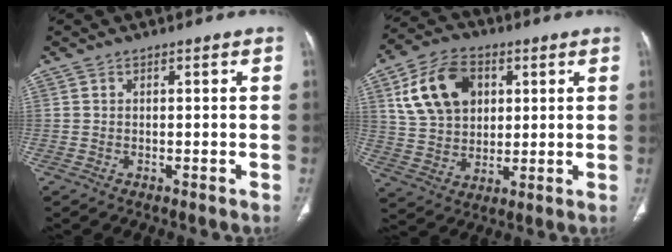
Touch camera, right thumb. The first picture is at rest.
{"total": 14.8, "force": [4.9, 10.5, 9.2], "torque": [-0.144, 0.001, 0.093]}